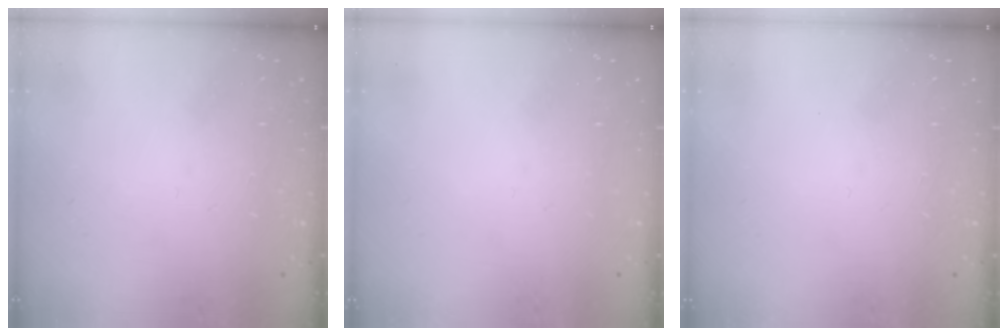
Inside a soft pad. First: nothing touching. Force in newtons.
{"total": 0.0}
{"total": 0.0}